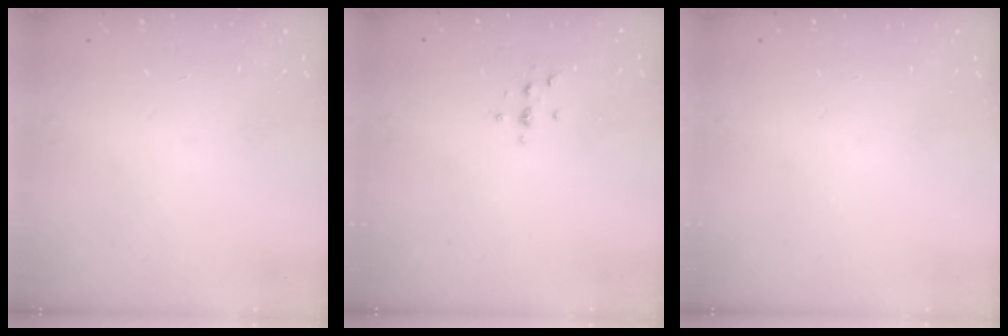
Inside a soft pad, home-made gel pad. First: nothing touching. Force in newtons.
{"total": 2.3, "press": 2.2, "slide": 0.2}
{"total": 0.0}